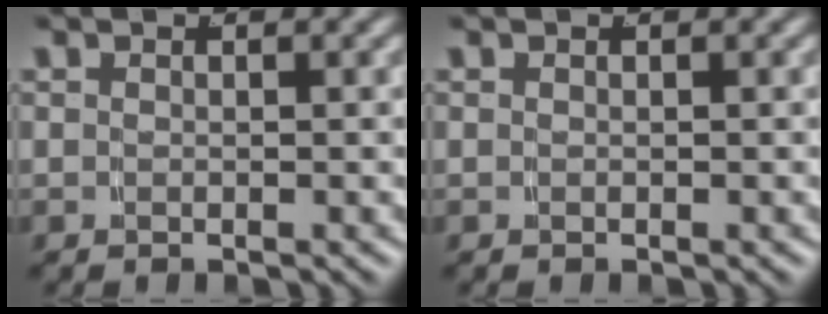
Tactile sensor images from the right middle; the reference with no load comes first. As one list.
[{"total": 0.0}]